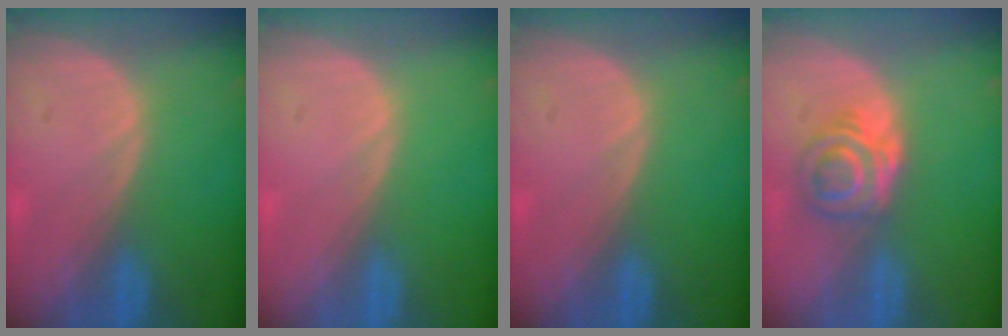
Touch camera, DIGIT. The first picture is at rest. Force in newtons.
{"total": 0.0}
{"total": 0.0}
{"total": 6.3, "press": 5.2, "slide": 3.5}